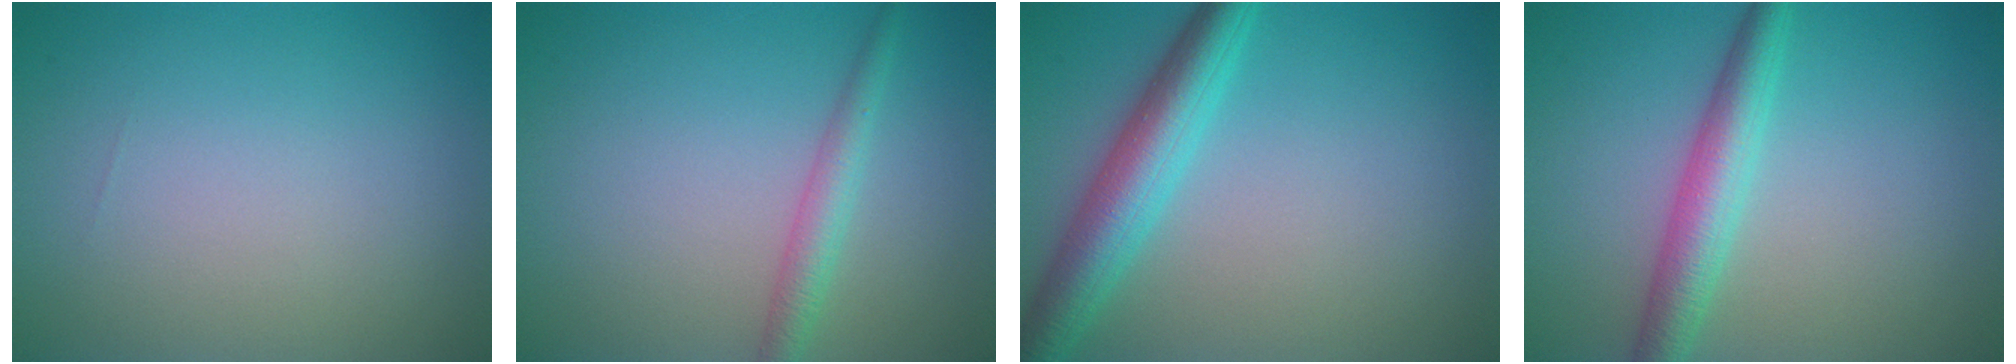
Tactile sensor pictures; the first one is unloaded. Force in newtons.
{"total": 2.3, "press": 2.3, "slide": 0.1}
{"total": 5.3, "press": 5.3, "slide": 0.2}
{"total": 4.0, "press": 4.0, "slide": 0.0}